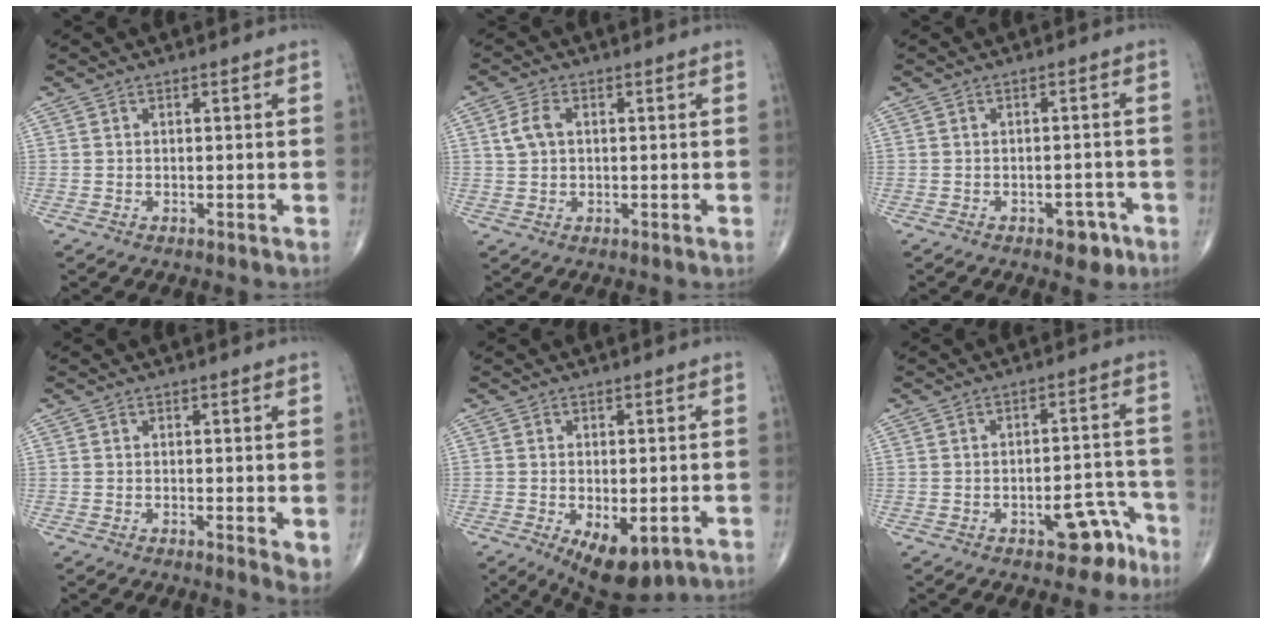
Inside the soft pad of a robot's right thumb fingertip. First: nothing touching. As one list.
[{"total": 3.9, "force": [0.9, 2.6, 2.9], "torque": [-0.063, 0.007, 0.016]}, {"total": 3.9, "force": [-2.2, 2.3, 2.3], "torque": [-0.012, 0.015, -0.025]}, {"total": 3.3, "force": [0.0, 0.9, 3.2], "torque": [-0.046, -0.013, -0.001]}, {"total": 9.3, "force": [-3.8, 4.5, 7.3], "torque": [-0.104, -0.009, -0.047]}, {"total": 7.1, "force": [-4.3, 3.5, 4.4], "torque": [-0.029, 0.045, -0.051]}]